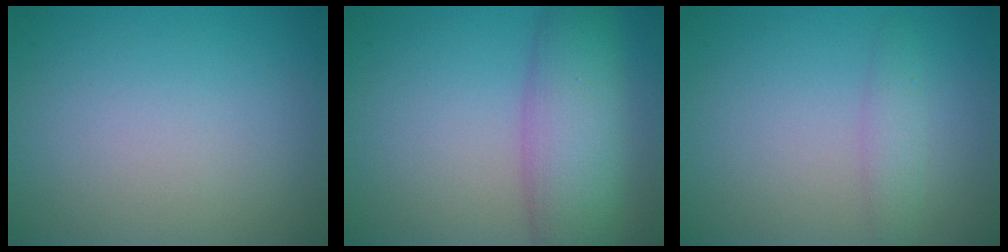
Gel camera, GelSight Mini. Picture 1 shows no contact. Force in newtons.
{"total": 7.4, "press": 7.4, "slide": 0.2}
{"total": 1.8, "press": 1.8, "slide": 0.1}